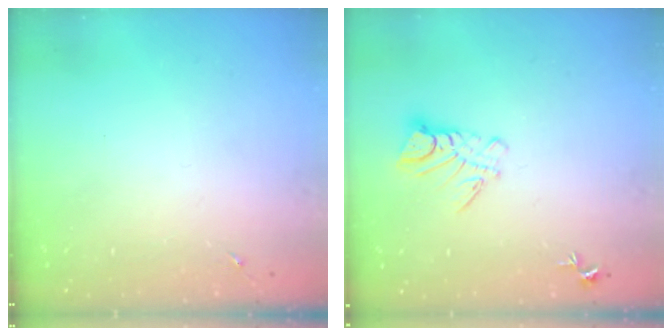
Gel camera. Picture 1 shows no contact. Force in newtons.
{"total": 8.0, "press": 8.0, "slide": 0.7}